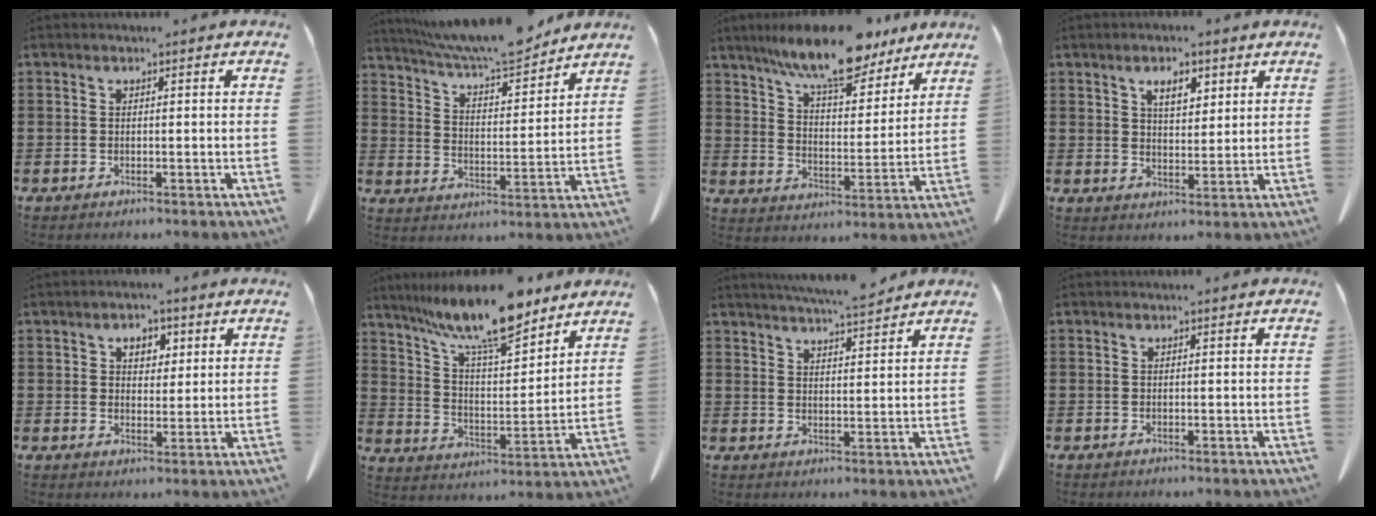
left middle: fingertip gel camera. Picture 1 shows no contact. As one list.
[{"total": 9.0, "force": [8.3, 0.7, 3.5], "torque": [-0.090, -0.044, 0.145]}, {"total": 12.5, "force": [10.2, 2.8, 6.7], "torque": [-0.139, -0.036, 0.178]}, {"total": 4.9, "force": [3.2, 2.1, 3.1], "torque": [-0.053, 0.003, 0.053]}, {"total": 3.7, "force": [2.0, 2.4, 2.0], "torque": [-0.025, 0.004, 0.027]}, {"total": 13.4, "force": [10.6, 2.8, 7.7], "torque": [-0.164, -0.047, 0.186]}, {"total": 5.4, "force": [5.1, 0.1, 1.7], "torque": [-0.039, -0.021, 0.091]}, {"total": 0.0}]